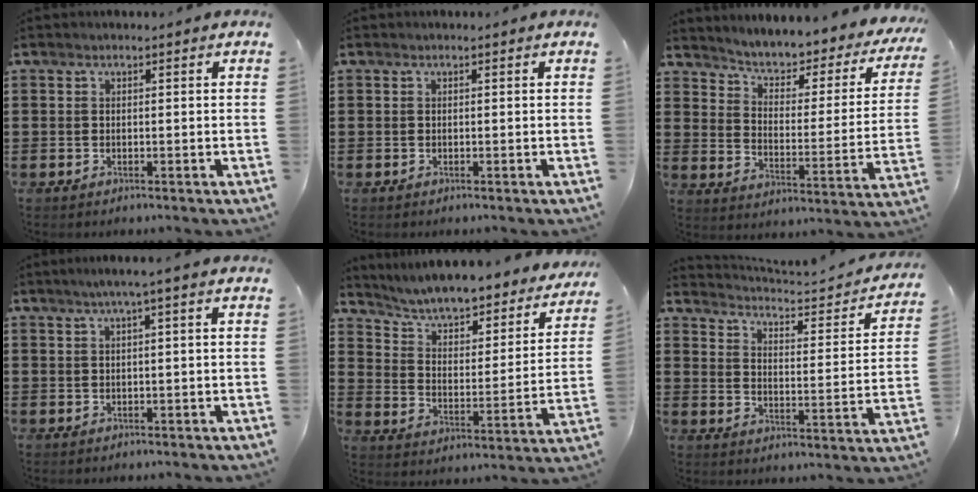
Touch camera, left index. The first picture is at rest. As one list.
[{"total": 0.0}, {"total": 3.2, "force": [2.7, 0.9, 1.5], "torque": [-0.048, -0.030, 0.035]}, {"total": 1.8, "force": [0.2, -0.2, 1.7], "torque": [-0.030, -0.003, 0.002]}, {"total": 5.1, "force": [4.9, 0.2, 1.5], "torque": [-0.054, -0.050, 0.077]}, {"total": 2.3, "force": [2.3, 0.0, 0.4], "torque": [-0.029, -0.025, 0.028]}]